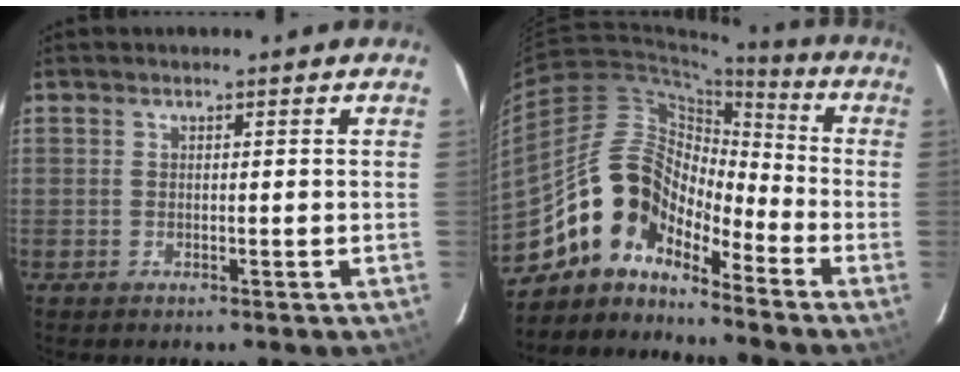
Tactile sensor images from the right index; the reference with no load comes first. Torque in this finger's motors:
{"motor_torque": [1.09, -0.98, 0.89, 0.17]}